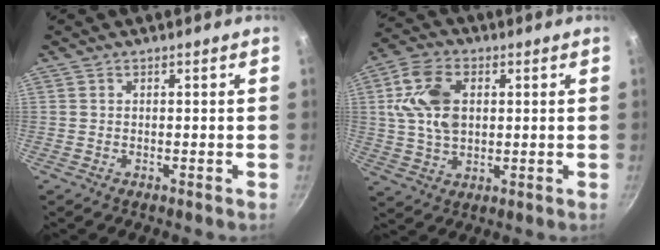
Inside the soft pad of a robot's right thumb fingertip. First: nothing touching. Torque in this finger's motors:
{"motor_torque": [1.36, 1.30, 1.04, 0.28, 0.13]}